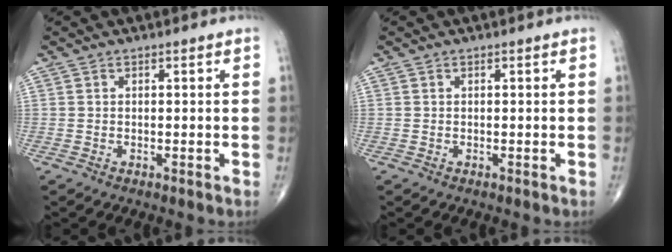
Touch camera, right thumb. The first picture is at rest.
{"total": 0.0}